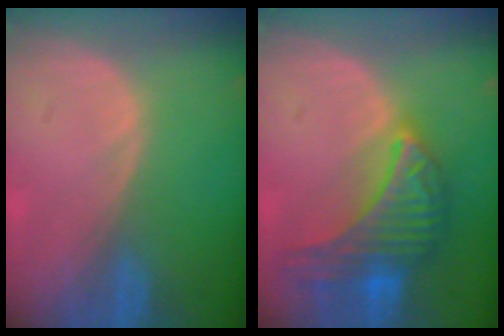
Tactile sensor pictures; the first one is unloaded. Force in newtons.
{"total": 9.8, "press": 9.8, "slide": 0.6}